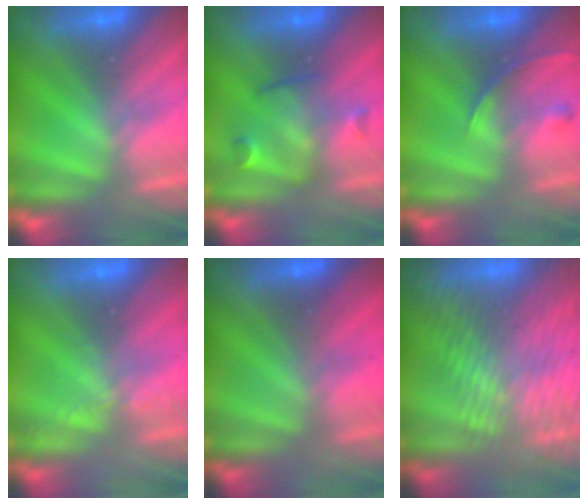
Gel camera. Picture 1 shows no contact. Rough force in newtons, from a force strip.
{"total": 3.0}
{"total": 2.4}
{"total": 2.1}
{"total": 1.6}
{"total": 9.6}